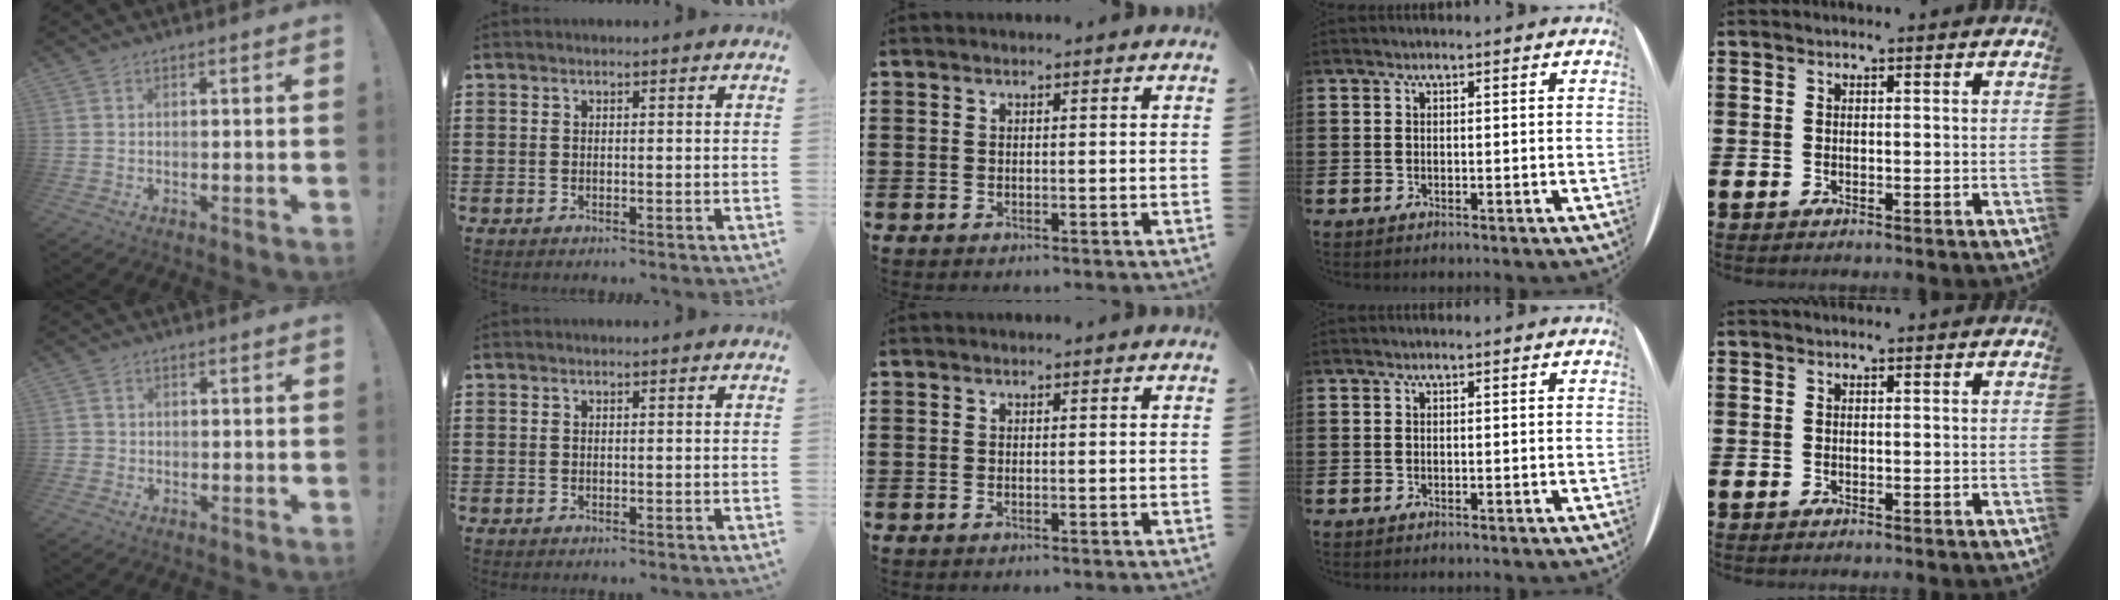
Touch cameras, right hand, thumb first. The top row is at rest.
{"thumb": {"total": 1.4, "force": [-0.3, 1.3, 0.4], "torque": [-0.014, 0.007, -0.003]}}